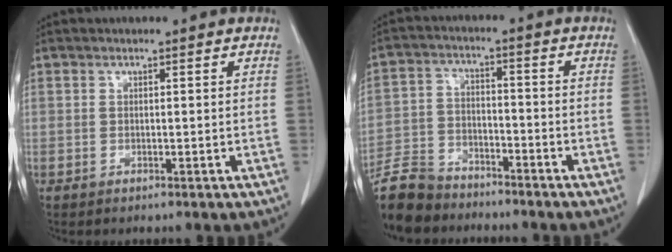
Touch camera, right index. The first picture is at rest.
{"total": 11.5, "force": [-10.2, 4.5, 2.9], "torque": [-0.070, -0.001, -0.190]}